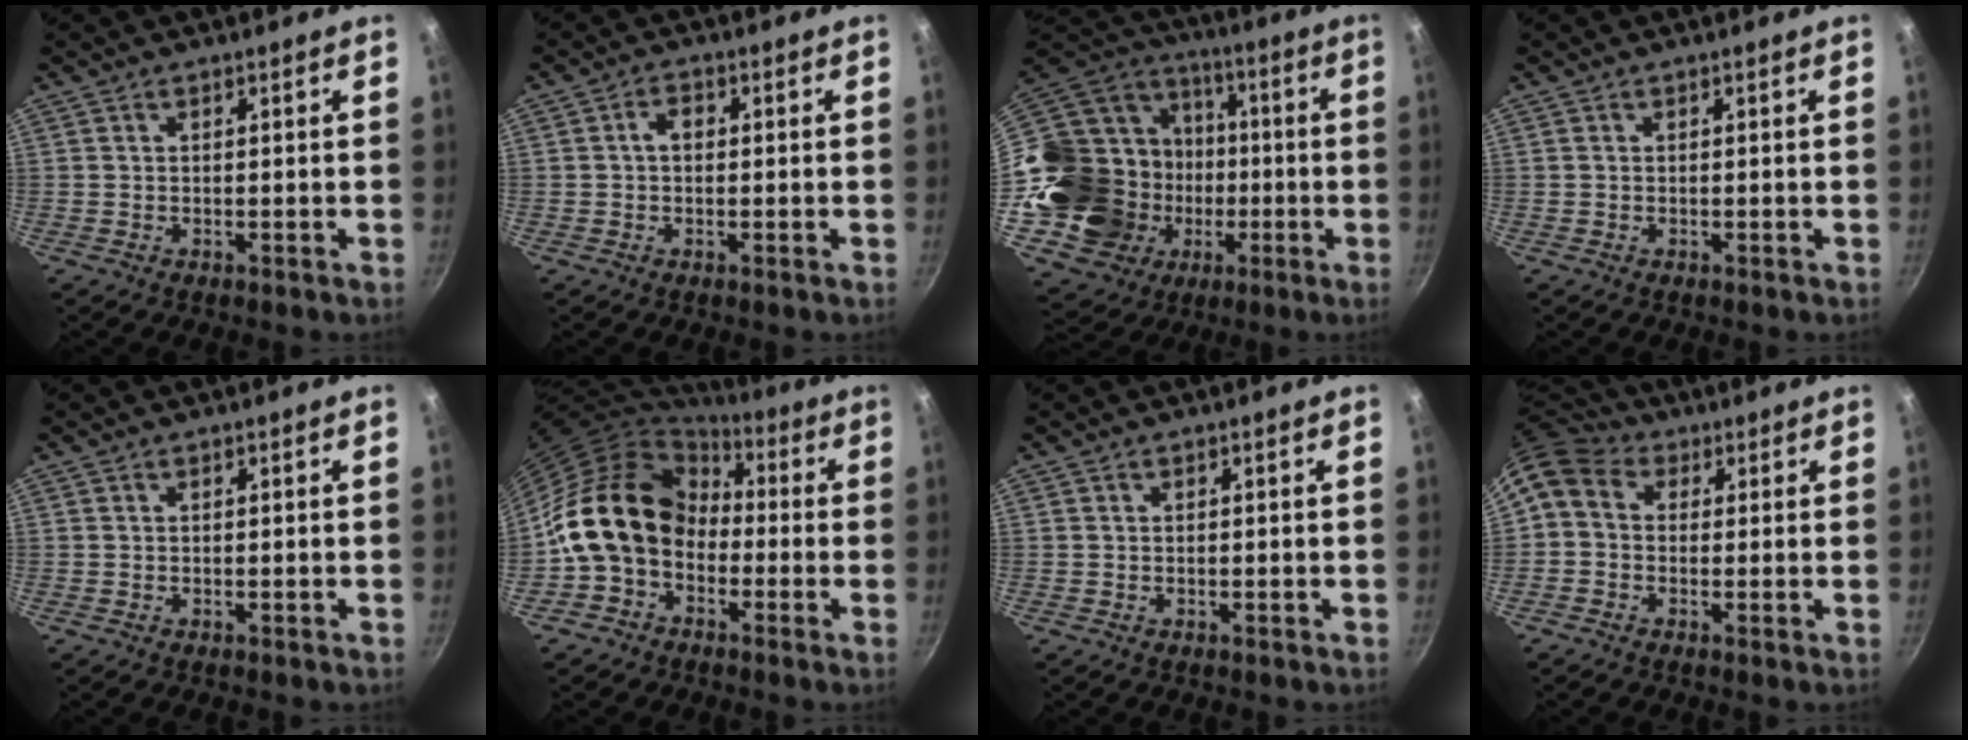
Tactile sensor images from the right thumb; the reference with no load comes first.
{"total": 2.7, "force": [0.2, 1.9, 1.9], "torque": [-0.022, 0.009, 0.000]}
{"total": 27.5, "force": [-2.3, 22.6, 15.5], "torque": [-0.284, 0.062, -0.008]}
{"total": 0.0}
{"total": 0.0}
{"total": 15.5, "force": [-1.8, 12.3, 9.3], "torque": [-0.133, 0.047, -0.048]}
{"total": 0.0}
{"total": 8.3, "force": [1.4, 6.7, 4.8], "torque": [-0.085, 0.026, 0.005]}